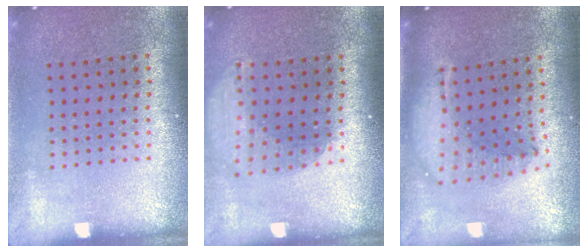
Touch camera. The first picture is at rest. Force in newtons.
{"total": 1.7, "press": 1.3, "slide": 1.1}
{"total": 1.6, "press": 1.4, "slide": 0.7}